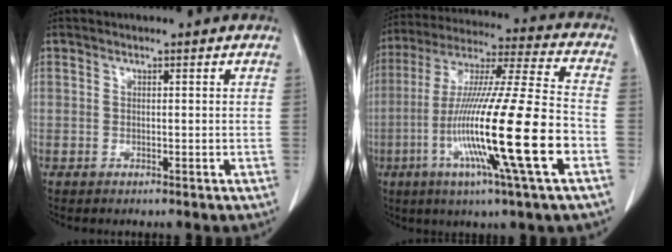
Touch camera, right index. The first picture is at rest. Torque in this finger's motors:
{"motor_torque": [2.13, -0.01, 1.05, 0.21]}